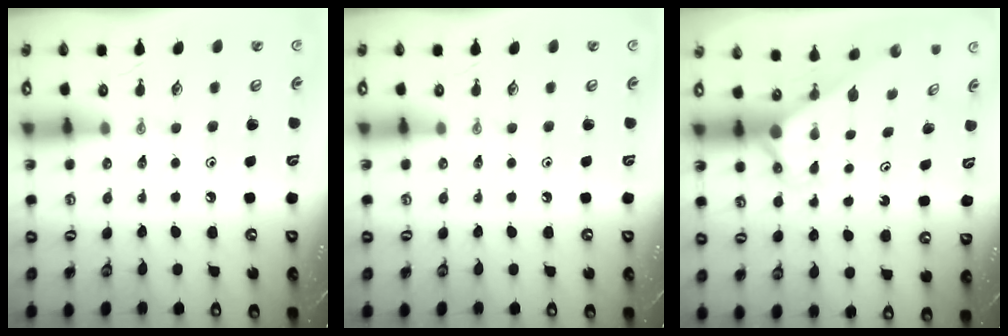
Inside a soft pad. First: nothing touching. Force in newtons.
{"total": 0.0}
{"total": 2.9, "press": 2.9, "slide": 0.0}